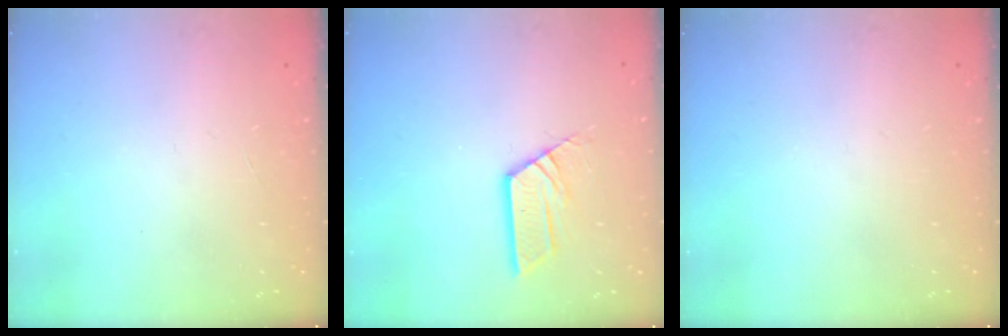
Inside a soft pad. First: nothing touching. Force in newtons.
{"total": 8.0, "press": 8.0, "slide": 0.5}
{"total": 0.0}